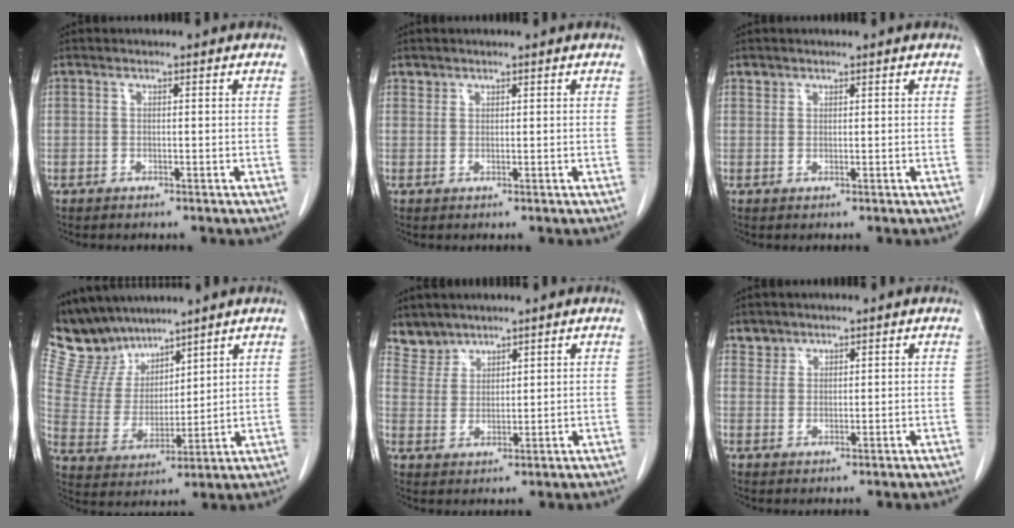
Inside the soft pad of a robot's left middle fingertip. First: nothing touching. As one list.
[{"total": 1.0, "force": [0.8, 0.6, -0.1], "torque": [0.010, 0.002, 0.011]}, {"total": 1.0, "force": [0.8, 0.6, -0.1], "torque": [0.008, 0.003, 0.010]}, {"total": 10.6, "force": [9.5, 4.3, 2.0], "torque": [-0.060, 0.020, 0.198]}, {"total": 4.2, "force": [3.9, 1.7, -0.4], "torque": [0.011, 0.005, 0.083]}, {"total": 2.2, "force": [1.8, 1.2, -0.4], "torque": [0.014, 0.006, 0.028]}]